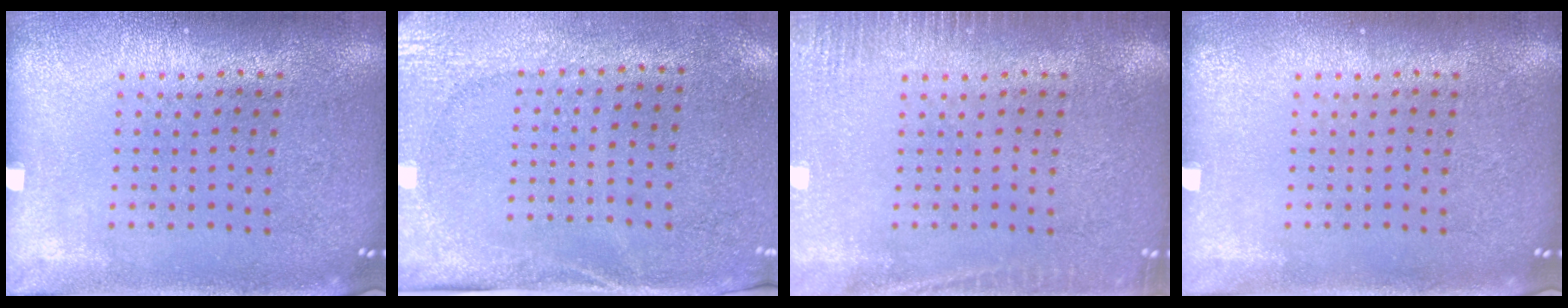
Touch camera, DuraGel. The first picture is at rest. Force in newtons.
{"total": 2.7, "press": 2.1, "slide": 1.6}
{"total": 2.0, "press": 2.0, "slide": 0.3}
{"total": 0.0}